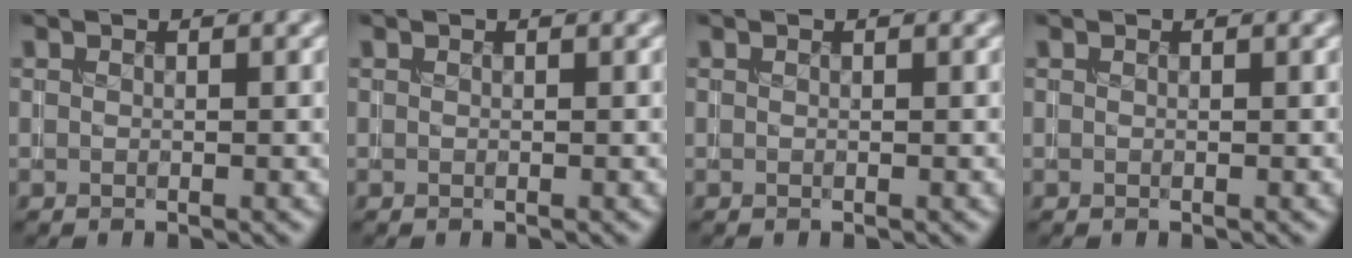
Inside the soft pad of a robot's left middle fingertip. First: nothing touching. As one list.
[{"total": 0.0}, {"total": 0.0}, {"total": 0.0}]